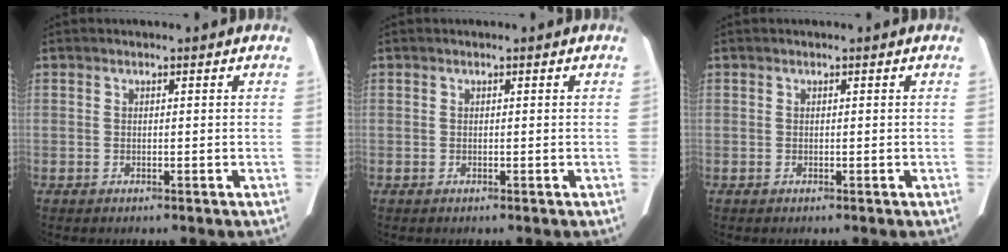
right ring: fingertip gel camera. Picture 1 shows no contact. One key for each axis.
{"total": 0.0}
{"total": 0.0}